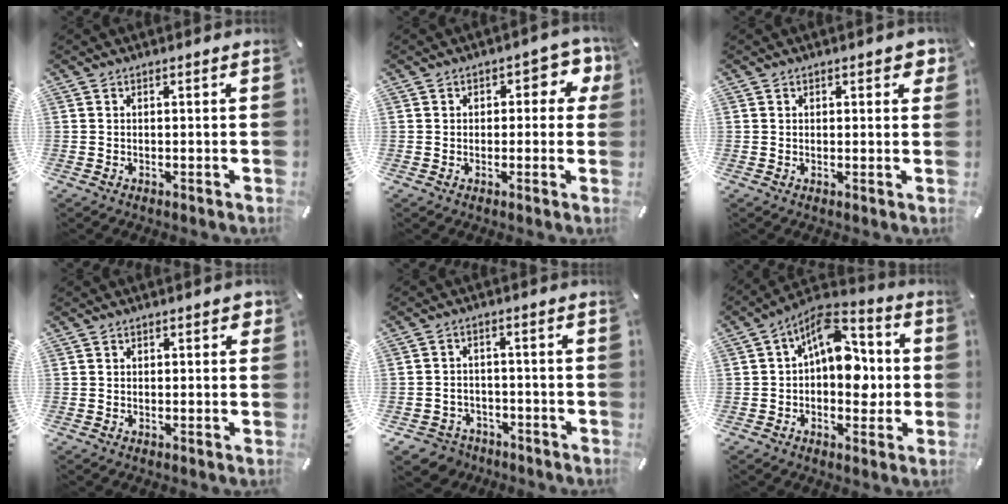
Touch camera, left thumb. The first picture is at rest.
{"total": 5.6, "force": [1.4, 3.8, 3.8], "torque": [-0.040, 0.001, 0.017]}
{"total": 2.1, "force": [1.3, 1.2, 1.1], "torque": [-0.008, 0.000, 0.019]}
{"total": 1.4, "force": [0.7, 0.9, 0.7], "torque": [0.000, -0.001, 0.009]}
{"total": 4.7, "force": [-2.7, 3.7, 0.8], "torque": [-0.027, 0.010, -0.055]}
{"total": 13.9, "force": [1.9, 8.8, 10.6], "torque": [-0.142, -0.014, 0.034]}